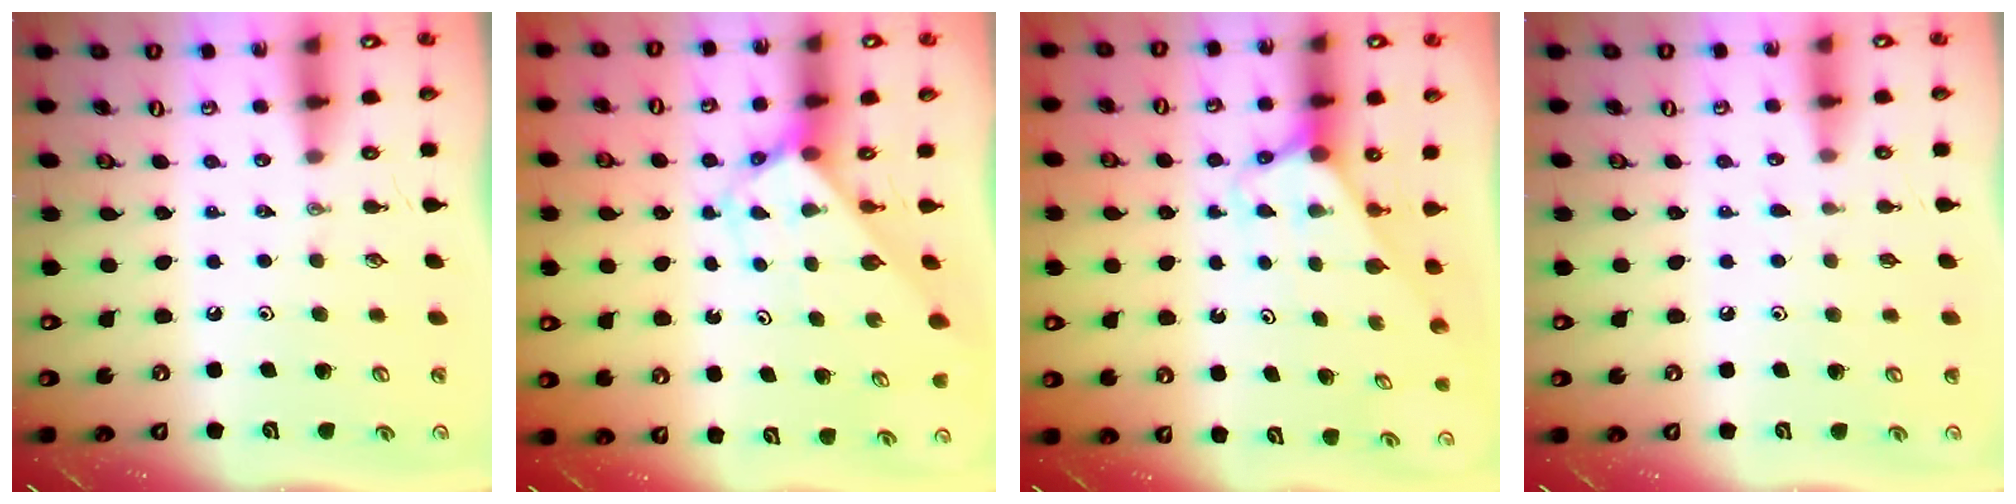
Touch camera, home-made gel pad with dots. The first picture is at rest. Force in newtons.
{"total": 2.8, "press": 2.8, "slide": 0.1}
{"total": 2.6, "press": 2.6, "slide": 0.2}
{"total": 3.8, "press": 3.8, "slide": 0.4}